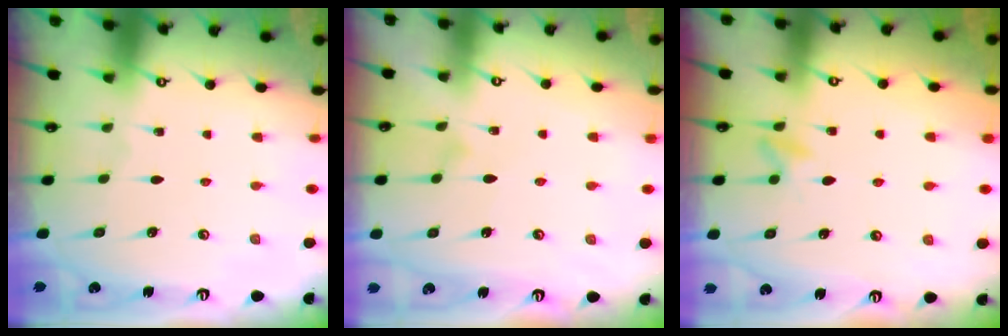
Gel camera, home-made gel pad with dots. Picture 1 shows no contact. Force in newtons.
{"total": 4.2, "press": 4.2, "slide": 0.3}
{"total": 5.2, "press": 5.1, "slide": 1.0}